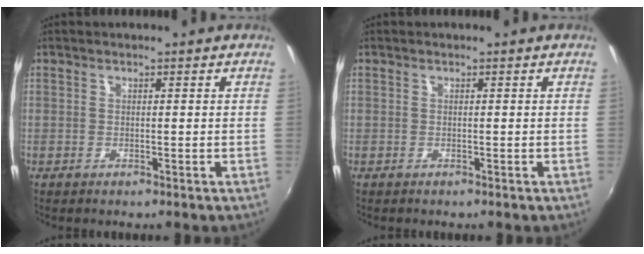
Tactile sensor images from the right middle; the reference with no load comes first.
{"total": 0.0}